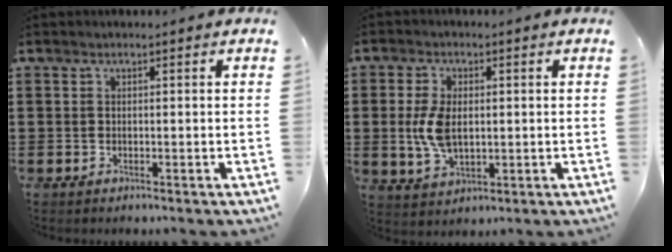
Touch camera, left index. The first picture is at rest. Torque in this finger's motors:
{"motor_torque": [1.21, 0.30, 0.44, 0.12]}